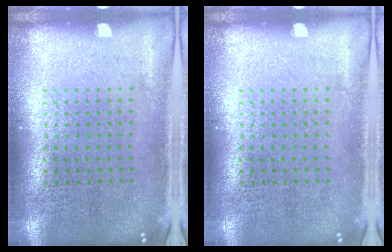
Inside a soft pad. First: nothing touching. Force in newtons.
{"total": 0.0}